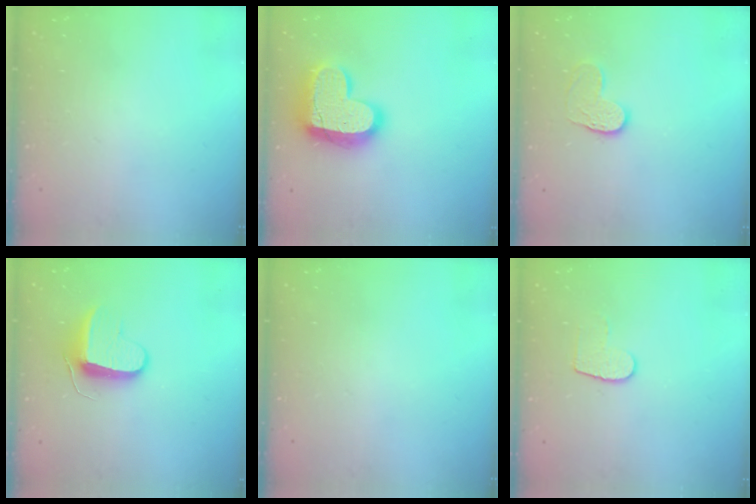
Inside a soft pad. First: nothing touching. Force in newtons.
{"total": 18.0, "press": 17.9, "slide": 1.3}
{"total": 7.6, "press": 7.6, "slide": 0.4}
{"total": 9.2, "press": 9.2, "slide": 0.3}
{"total": 0.0}
{"total": 6.3, "press": 6.3, "slide": 0.4}